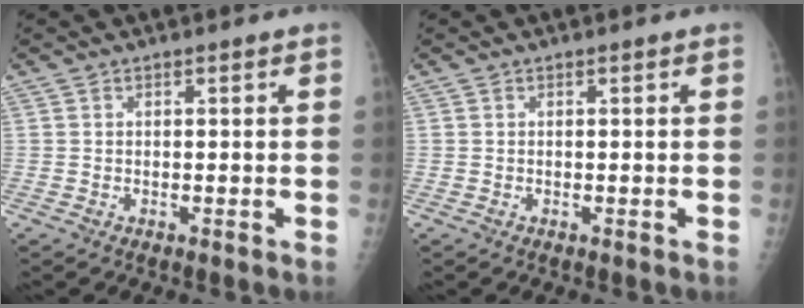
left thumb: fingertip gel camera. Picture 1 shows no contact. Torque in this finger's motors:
{"motor_torque": [0.00, 0.00, 0.00, 0.00, 0.00]}